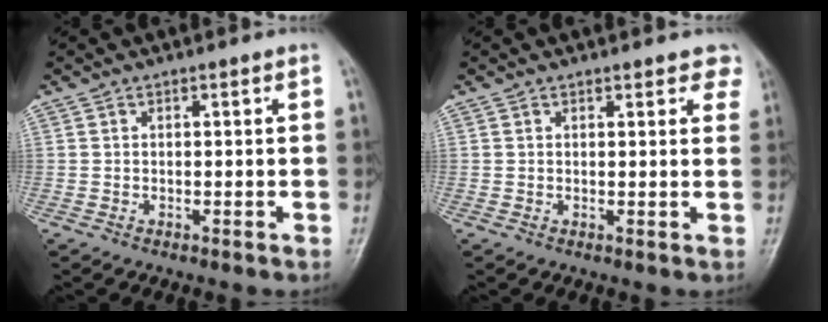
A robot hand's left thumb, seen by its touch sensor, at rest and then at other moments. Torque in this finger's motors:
{"motor_torque": [0.00, 0.05, -0.08, -0.13, 0.00]}